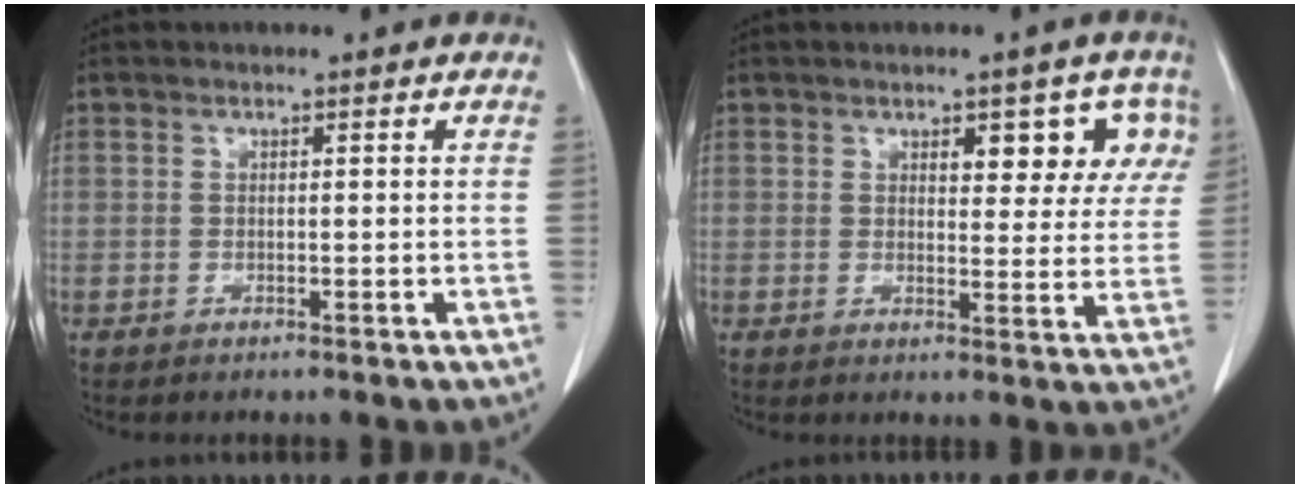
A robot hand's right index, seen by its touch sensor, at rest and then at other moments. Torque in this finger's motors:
{"motor_torque": [0.48, 0.41, 0.11, 0.03]}